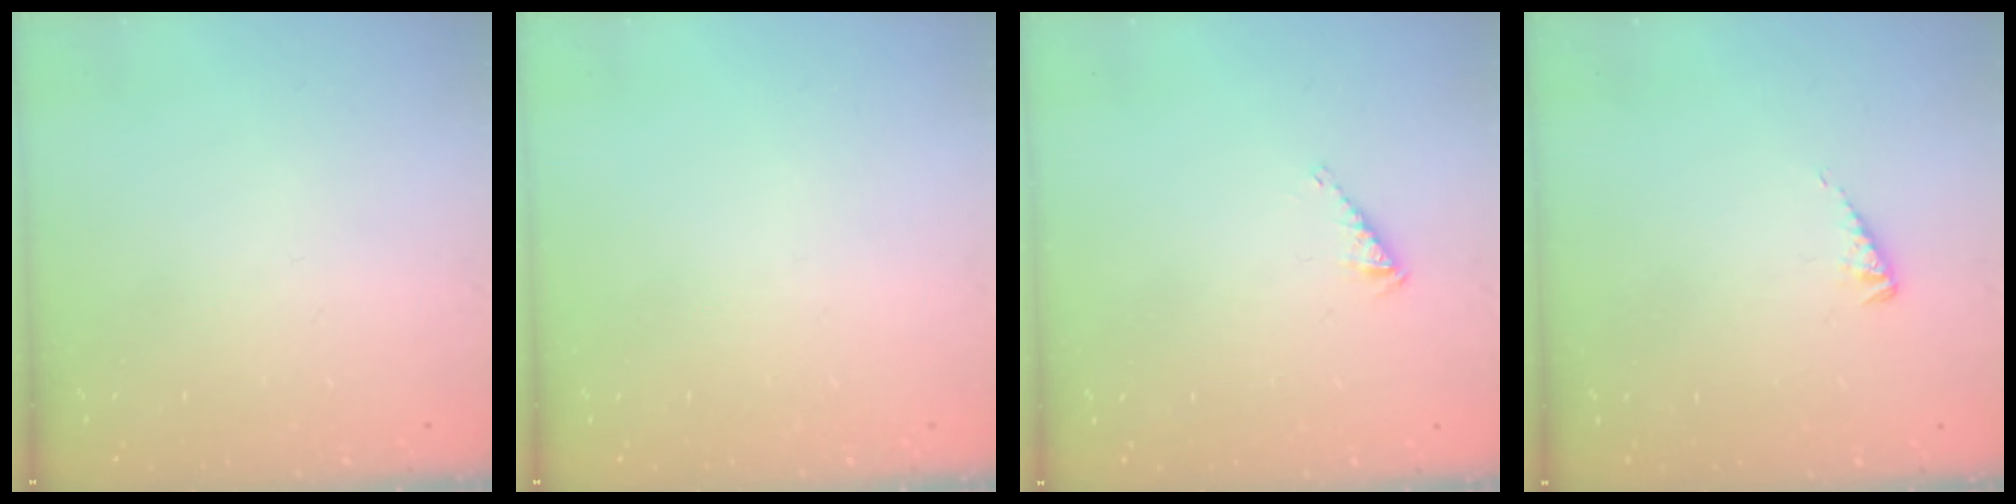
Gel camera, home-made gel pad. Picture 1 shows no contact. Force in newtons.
{"total": 0.0}
{"total": 2.6, "press": 2.6, "slide": 0.4}
{"total": 2.7, "press": 2.7, "slide": 0.3}